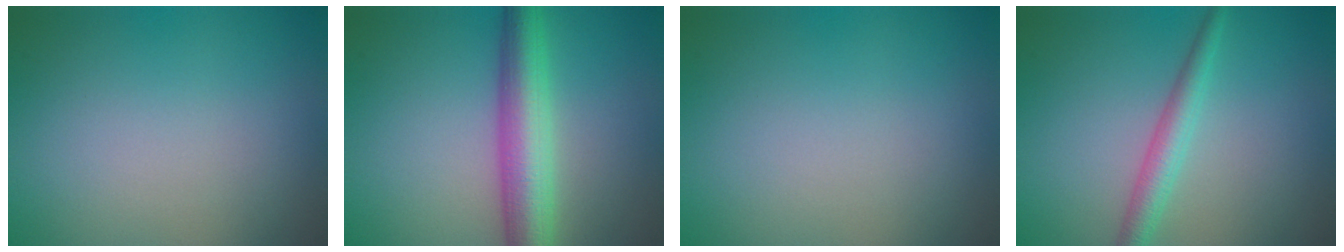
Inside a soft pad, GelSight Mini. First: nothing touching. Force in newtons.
{"total": 6.0, "press": 6.0, "slide": 0.1}
{"total": 0.0}
{"total": 2.5, "press": 2.5, "slide": 0.1}